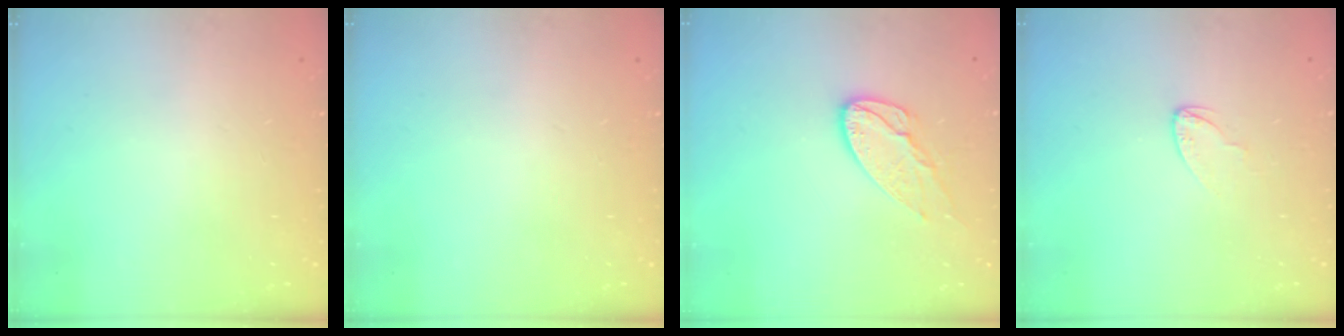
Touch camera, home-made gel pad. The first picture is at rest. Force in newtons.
{"total": 0.0}
{"total": 9.8, "press": 9.8, "slide": 0.6}
{"total": 3.4, "press": 3.4, "slide": 0.3}